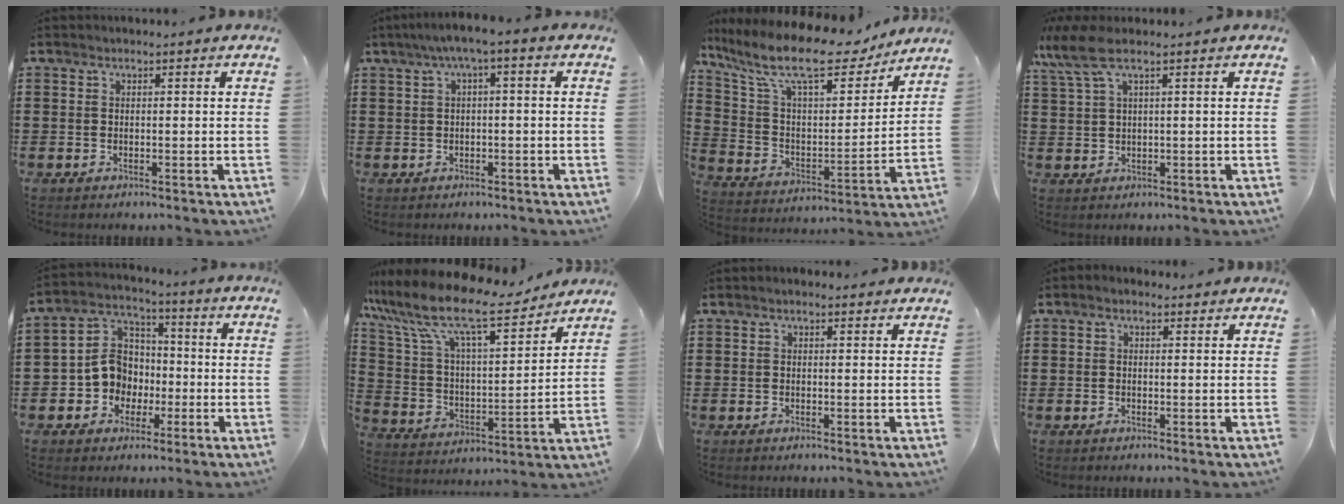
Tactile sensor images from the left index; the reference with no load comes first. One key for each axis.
{"total": 2.8, "fx": -0.8, "fy": 0.2, "fz": 2.7, "tx": -0.047, "ty": 0.005, "tz": -0.018}
{"total": 13.2, "fx": 10.4, "fy": 3.1, "fz": 7.5, "tx": -0.180, "ty": -0.062, "tz": 0.177}
{"total": 4.3, "fx": 1.9, "fy": 0.9, "fz": 3.7, "tx": -0.103, "ty": -0.006, "tz": 0.026}
{"total": 8.2, "fx": -1.8, "fy": 7.5, "fz": 2.9, "tx": -0.101, "ty": 0.006, "tz": -0.038}
{"total": 12.3, "fx": 10.0, "fy": 1.9, "fz": 6.9, "tx": -0.173, "ty": -0.058, "tz": 0.169}
{"total": 0.7, "fx": 0.3, "fy": 0.3, "fz": 0.5, "tx": -0.010, "ty": 0.004, "tz": 0.005}
{"total": 0.8, "fx": 0.0, "fy": 0.5, "fz": 0.6, "tx": -0.012, "ty": 0.005, "tz": 0.000}